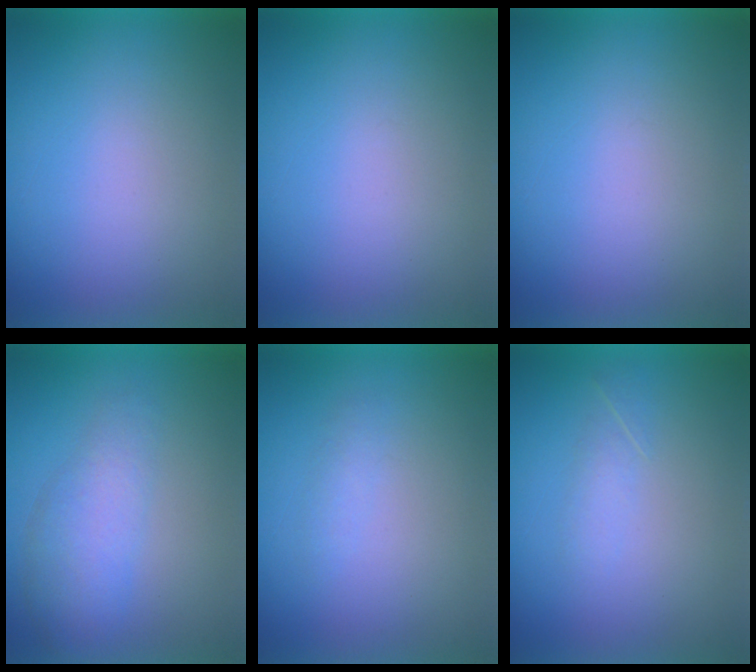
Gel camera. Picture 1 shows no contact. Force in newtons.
{"total": 0.0}
{"total": 0.0}
{"total": 3.0}
{"total": 1.3}
{"total": 1.7}